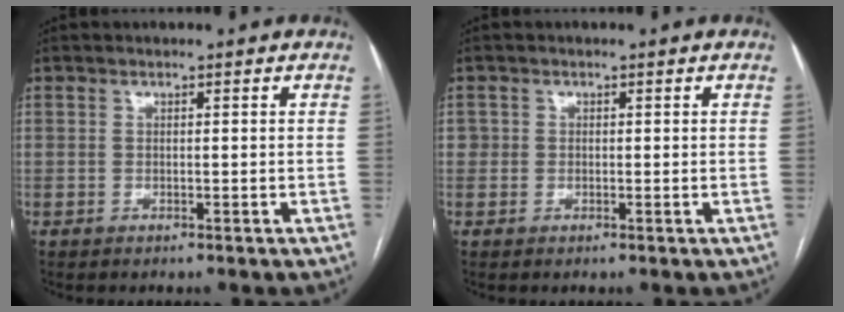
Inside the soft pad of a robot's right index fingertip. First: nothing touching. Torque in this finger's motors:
{"motor_torque": [0.19, 0.14, 0.10, 0.03]}